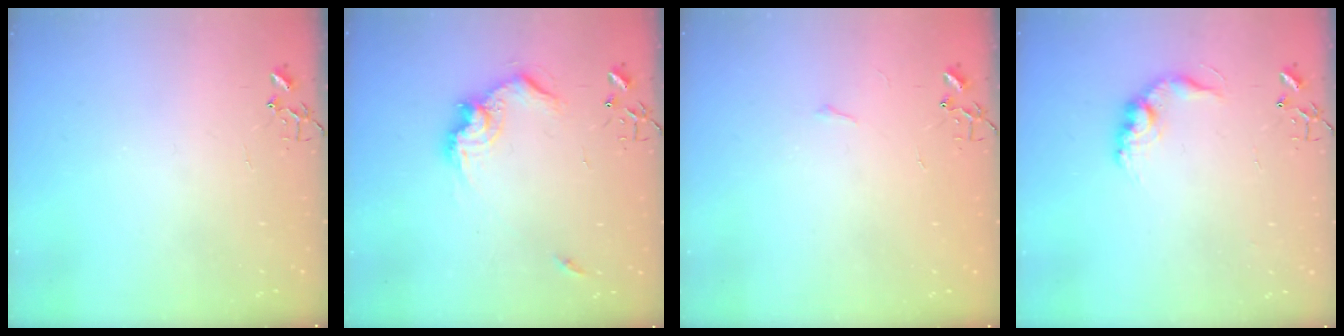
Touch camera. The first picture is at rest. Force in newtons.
{"total": 13.8, "press": 13.7, "slide": 1.1}
{"total": 3.5, "press": 3.5, "slide": 0.6}
{"total": 11.4, "press": 11.4, "slide": 0.6}